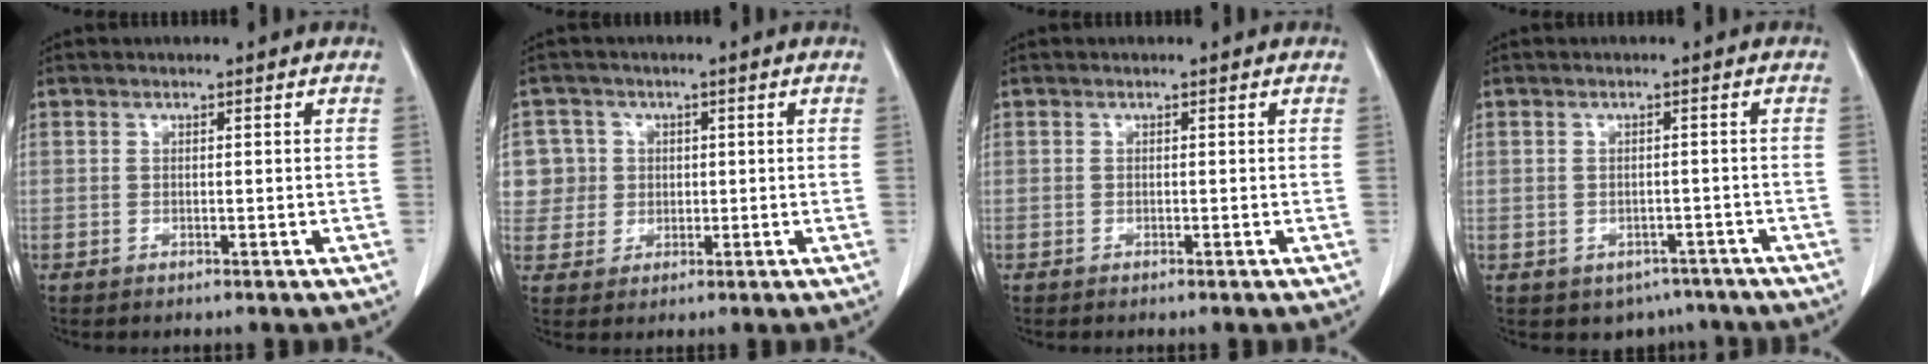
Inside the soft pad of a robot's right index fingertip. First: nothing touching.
{"total": 6.8, "force": [1.4, 6.6, 0.1], "torque": [0.002, 0.025, 0.034]}
{"total": 0.0}
{"total": 4.4, "force": [-2.8, 3.3, 0.6], "torque": [0.006, 0.010, -0.033]}